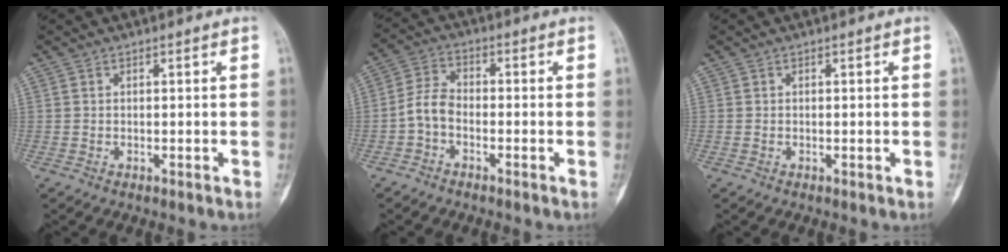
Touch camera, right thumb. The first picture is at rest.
{"total": 4.9, "force": [-1.8, 3.0, 3.4], "torque": [-0.066, 0.021, -0.047]}
{"total": 0.0}